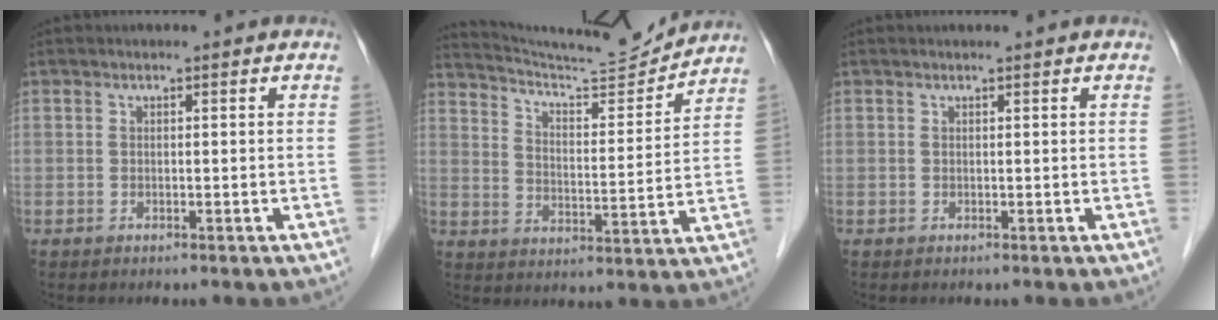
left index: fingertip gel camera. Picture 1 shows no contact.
{"total": 13.8, "force": [13.6, -0.9, 2.7], "torque": [-0.055, -0.020, 0.211]}
{"total": 0.6, "force": [0.5, -0.1, 0.2], "torque": [-0.005, 0.003, 0.009]}